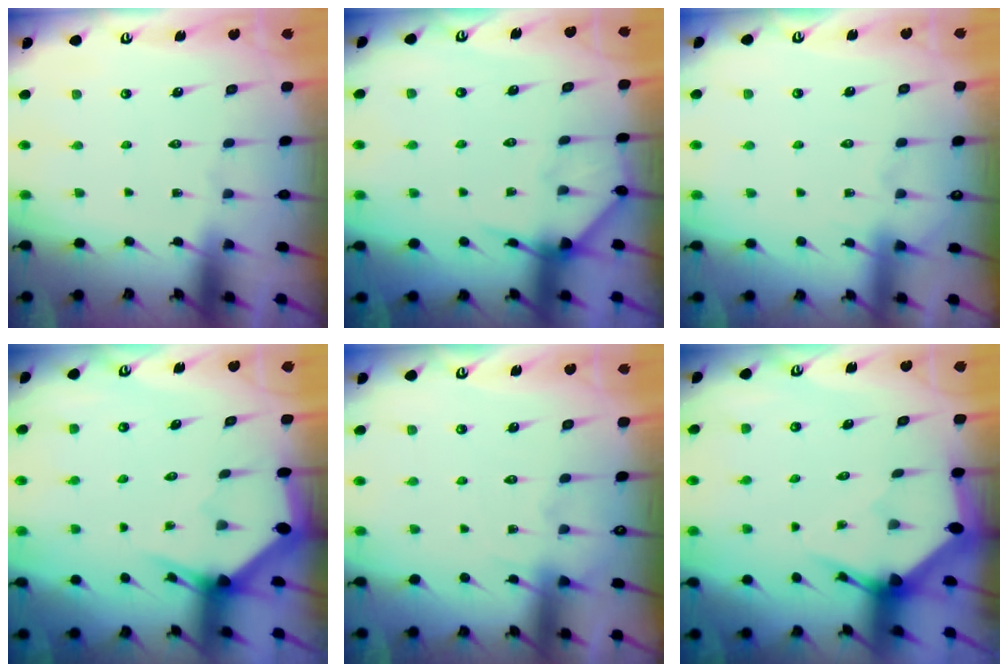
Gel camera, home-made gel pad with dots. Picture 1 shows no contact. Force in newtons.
{"total": 5.8, "press": 5.8, "slide": 0.4}
{"total": 2.9, "press": 2.9, "slide": 0.4}
{"total": 3.0, "press": 3.0, "slide": 0.0}
{"total": 5.1, "press": 5.1, "slide": 0.7}
{"total": 4.6, "press": 4.6, "slide": 0.2}